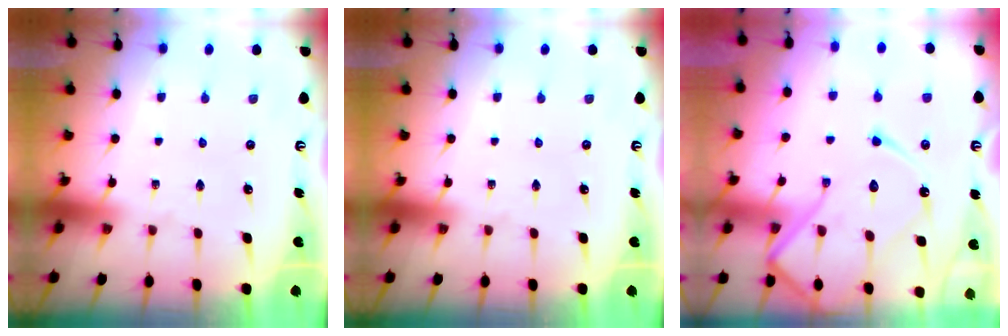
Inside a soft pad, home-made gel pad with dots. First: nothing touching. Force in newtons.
{"total": 0.0}
{"total": 16.5, "press": 16.5, "slide": 1.7}